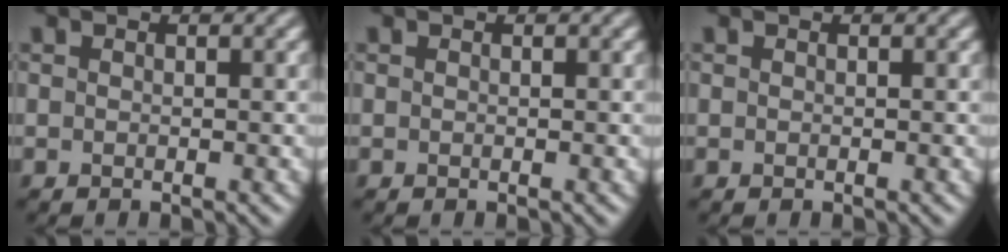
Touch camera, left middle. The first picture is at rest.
{"total": 0.0}
{"total": 0.0}